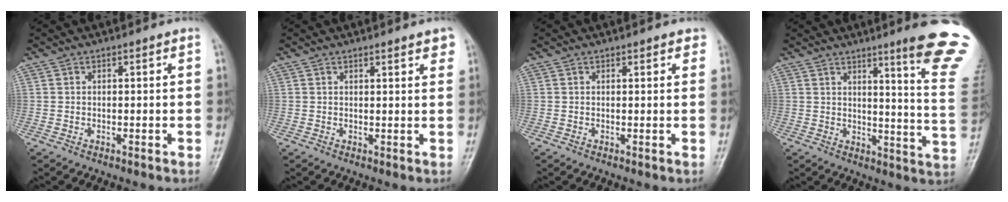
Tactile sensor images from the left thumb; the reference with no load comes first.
{"total": 3.0, "force": [2.3, 0.6, 1.8], "torque": [-0.011, -0.008, 0.027]}
{"total": 1.9, "force": [1.4, 0.8, 1.0], "torque": [0.000, -0.001, 0.012]}
{"total": 16.9, "force": [11.2, 0.4, 12.7], "torque": [-0.135, -0.085, 0.134]}